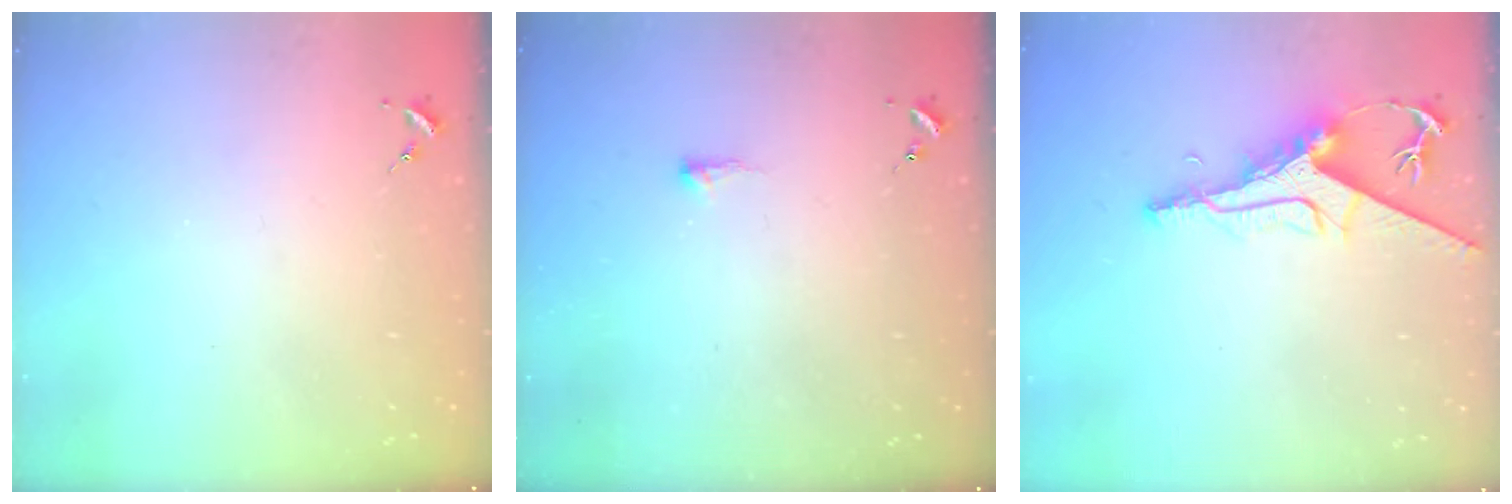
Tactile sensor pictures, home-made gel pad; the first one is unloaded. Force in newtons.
{"total": 3.5, "press": 3.5, "slide": 0.6}
{"total": 9.8, "press": 9.7, "slide": 1.1}